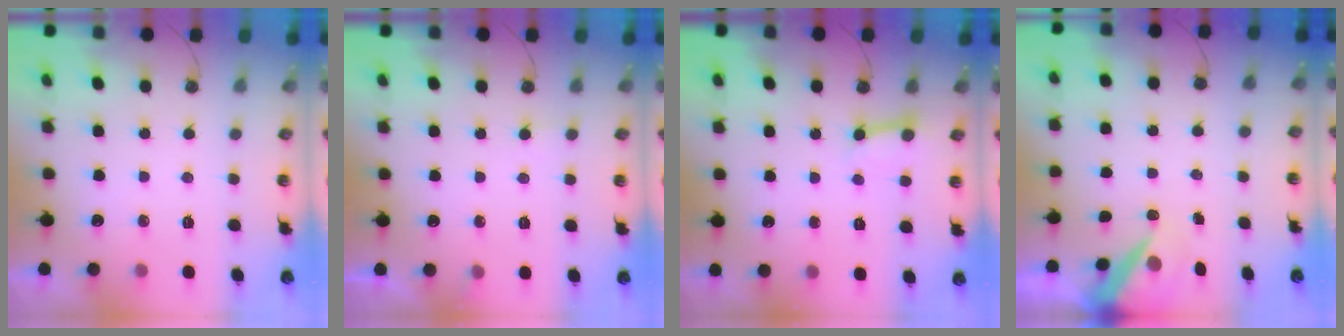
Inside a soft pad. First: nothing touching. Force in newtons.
{"total": 5.1, "press": 5.1, "slide": 0.4}
{"total": 4.8, "press": 4.7, "slide": 0.8}
{"total": 6.7, "press": 6.7, "slide": 0.8}